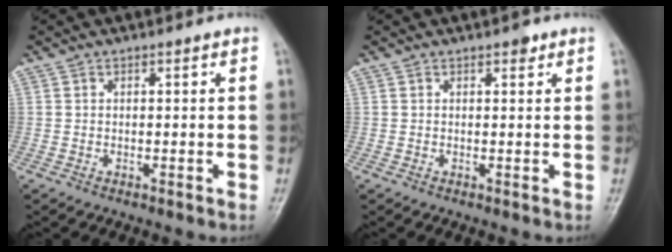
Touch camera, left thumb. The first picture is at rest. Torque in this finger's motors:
{"motor_torque": [0.09, 0.09, 0.32, 0.16, 0.02]}